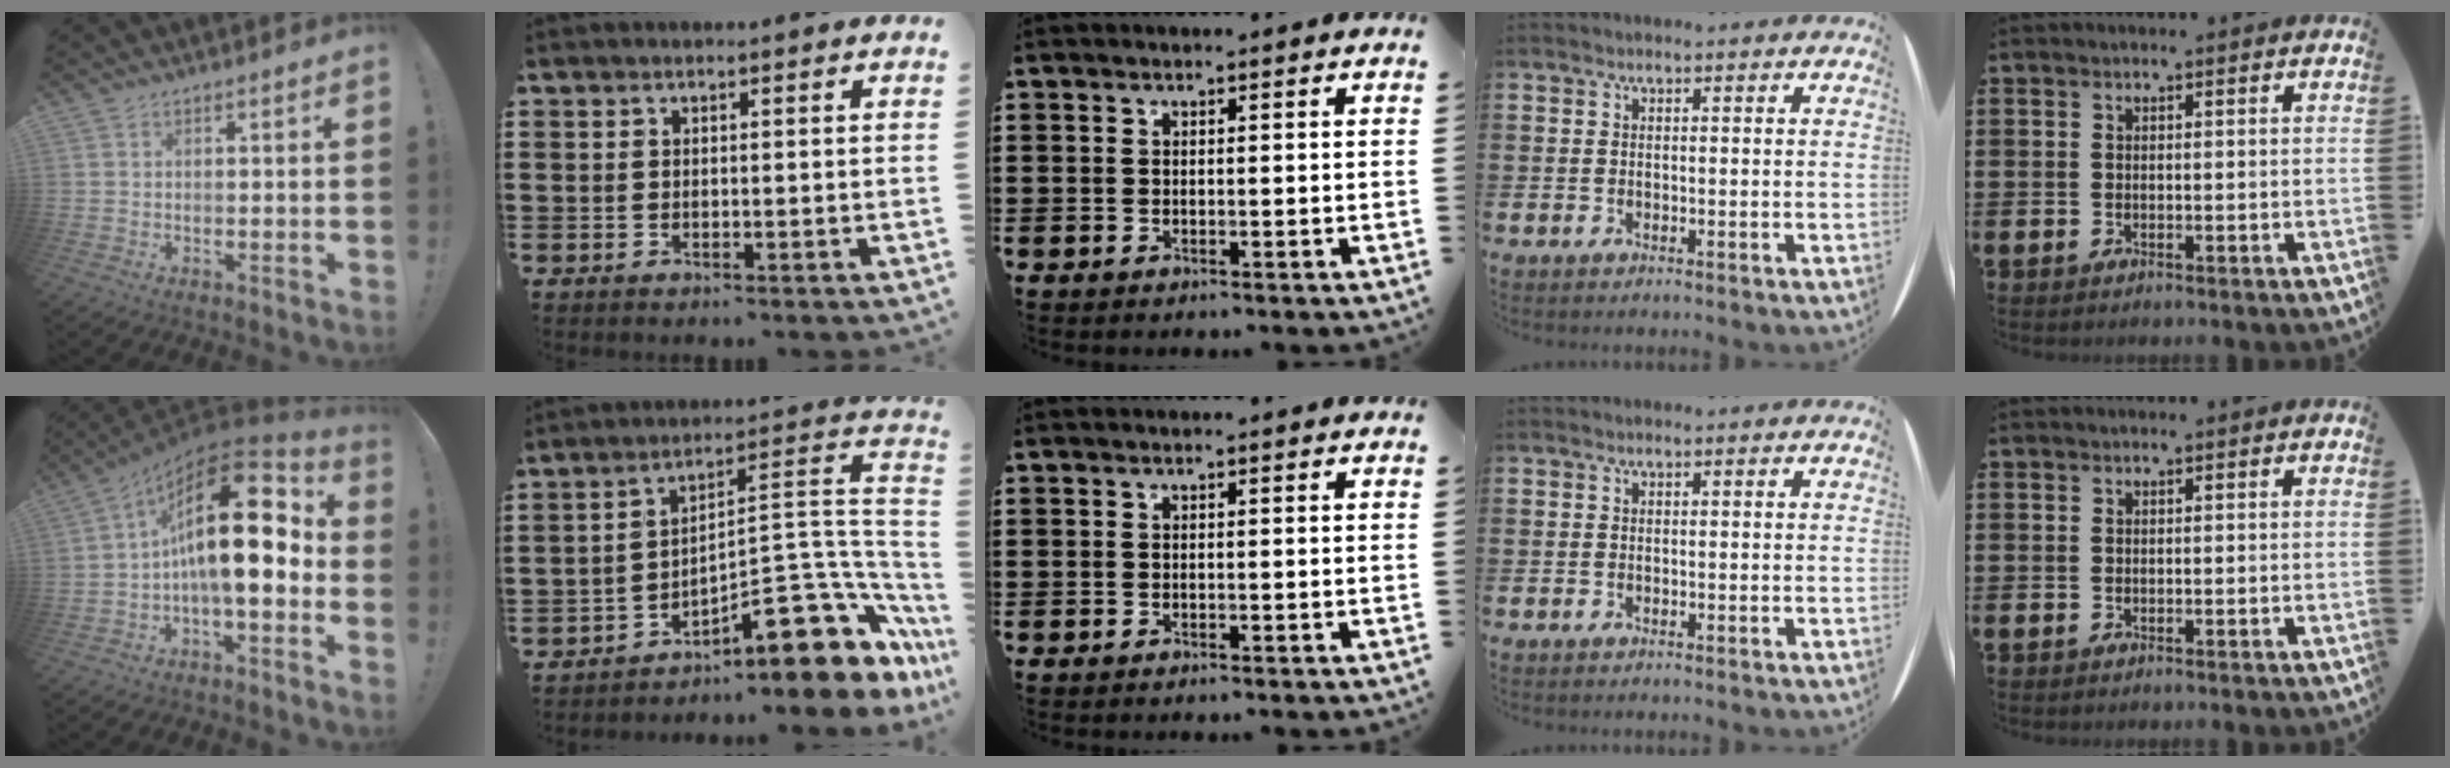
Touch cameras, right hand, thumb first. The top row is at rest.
{"thumb": {"total": 22.8, "force": [3.7, 8.0, 21.0], "torque": [-0.355, -0.021, 0.059]}, "index": {"total": 15.3, "force": [-8.5, 5.3, 11.6], "torque": [-0.141, 0.015, -0.134]}}